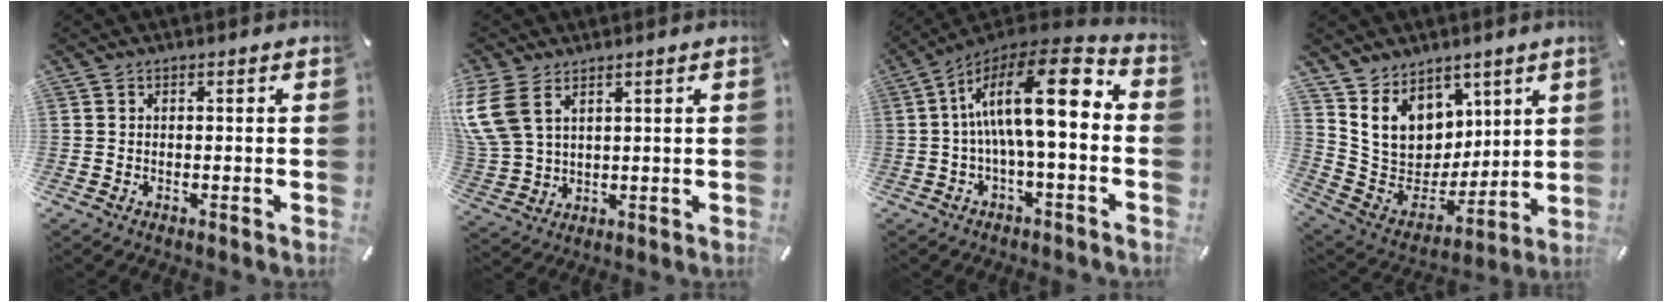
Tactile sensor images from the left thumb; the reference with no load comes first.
{"total": 8.9, "force": [5.0, 5.5, 5.0], "torque": [-0.134, -0.015, 0.094]}
{"total": 19.5, "force": [2.4, 6.9, 18.1], "torque": [-0.313, -0.015, 0.036]}
{"total": 13.8, "force": [6.3, 11.5, 4.4], "torque": [-0.080, -0.047, 0.139]}